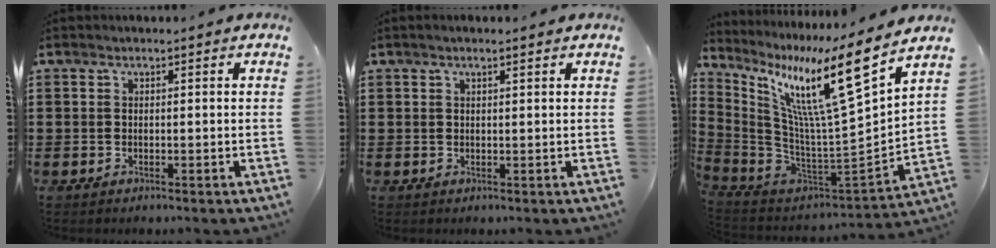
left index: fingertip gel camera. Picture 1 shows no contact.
{"total": 1.1, "force": [0.7, 0.0, 0.9], "torque": [-0.018, 0.001, 0.013]}
{"total": 15.6, "force": [9.0, 1.6, 12.7], "torque": [-0.246, -0.065, 0.134]}